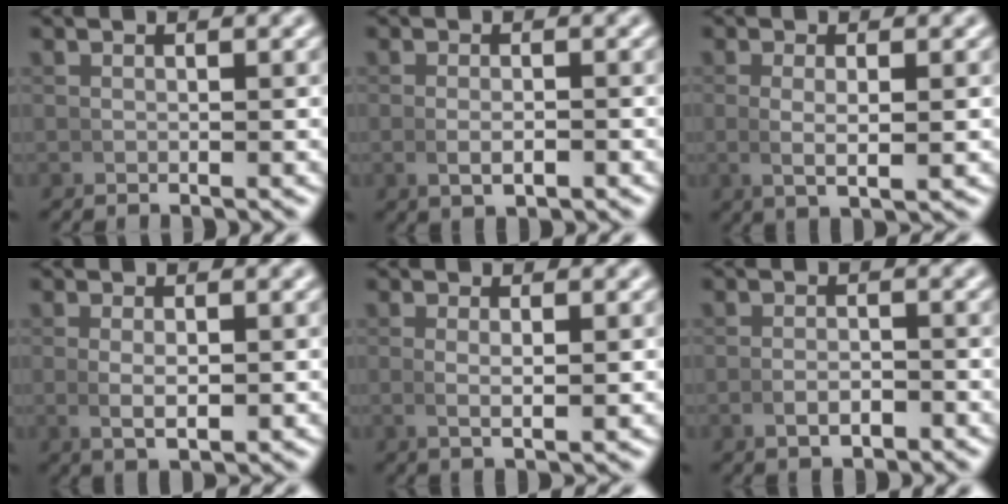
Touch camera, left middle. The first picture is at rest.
{"total": 1.7, "force": [-0.6, 0.6, 1.4], "torque": [-0.032, -0.004, -0.003]}
{"total": 2.5, "force": [0.1, 0.5, 2.4], "torque": [-0.050, -0.010, 0.010]}
{"total": 2.3, "force": [-0.1, 0.9, 2.1], "torque": [-0.045, -0.009, 0.009]}
{"total": 1.6, "force": [0.3, 0.2, 1.5], "torque": [-0.035, -0.009, 0.011]}
{"total": 1.9, "force": [-1.1, 0.9, 1.2], "torque": [-0.019, -0.001, -0.016]}